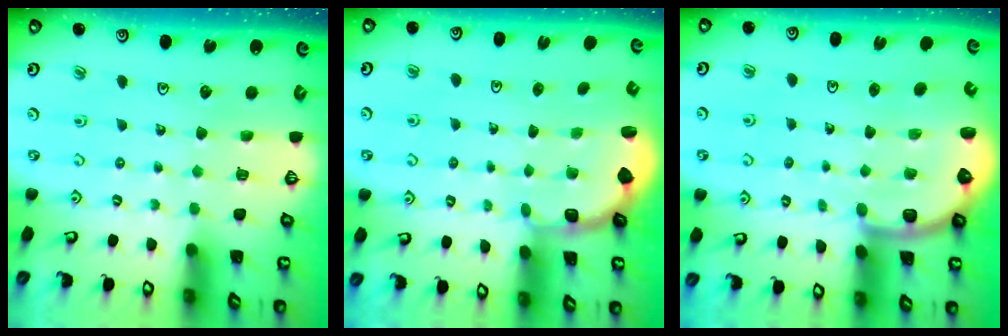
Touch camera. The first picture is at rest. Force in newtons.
{"total": 2.7, "press": 2.1, "slide": 1.7}
{"total": 5.0, "press": 4.7, "slide": 1.7}